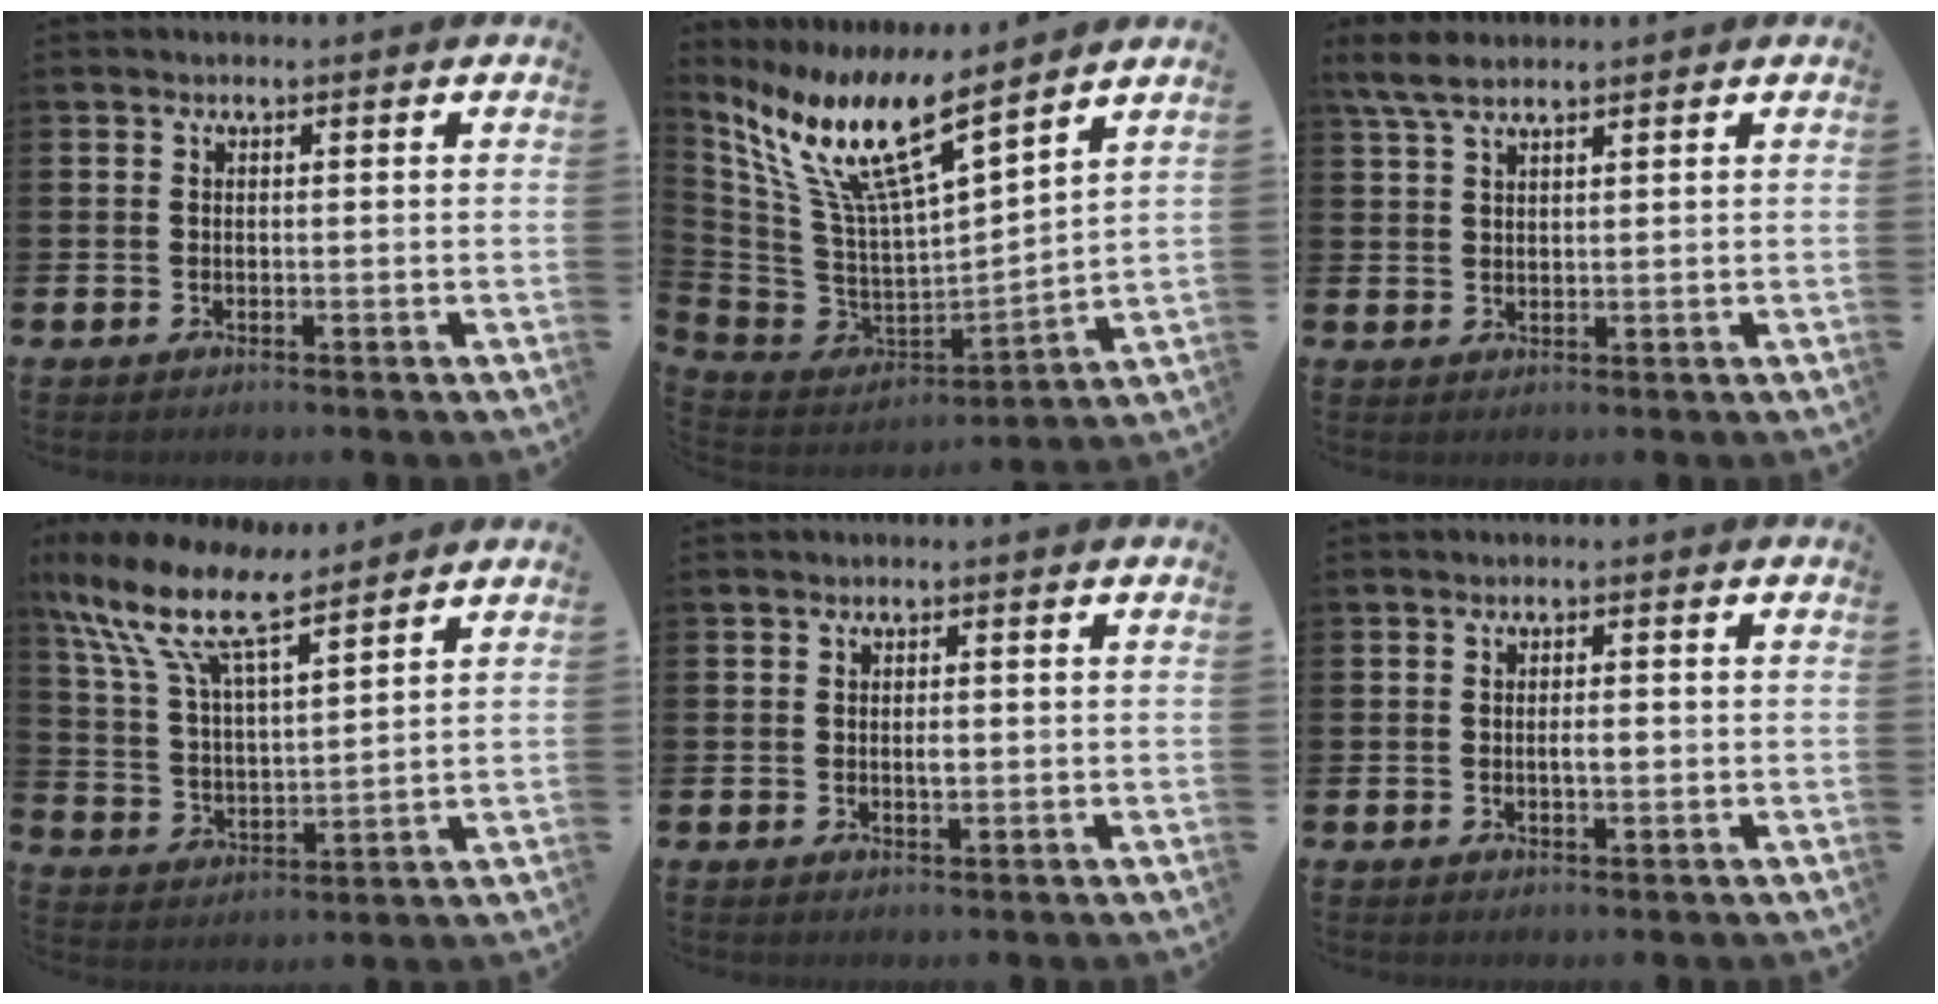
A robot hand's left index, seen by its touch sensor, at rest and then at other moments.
{"total": 12.4, "force": [9.3, 2.2, 8.0], "torque": [-0.196, -0.069, 0.156]}
{"total": 4.4, "force": [3.5, 1.3, 2.2], "torque": [-0.045, -0.007, 0.064]}
{"total": 12.0, "force": [9.3, 3.8, 6.4], "torque": [-0.161, -0.042, 0.166]}
{"total": 1.0, "force": [0.1, 0.4, 0.9], "torque": [-0.012, -0.002, 0.001]}
{"total": 1.4, "force": [-0.1, 0.6, 1.2], "torque": [-0.009, -0.004, -0.006]}